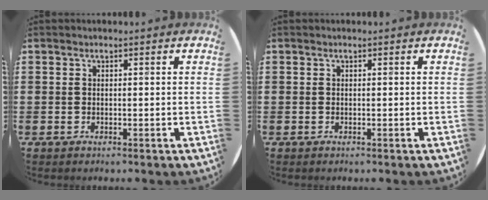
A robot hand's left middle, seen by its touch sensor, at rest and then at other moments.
{"total": 0.0}